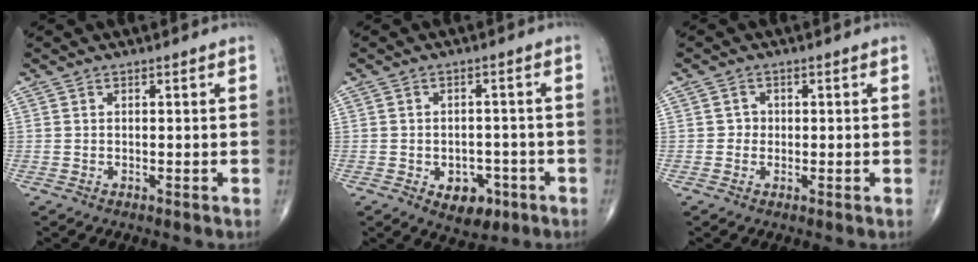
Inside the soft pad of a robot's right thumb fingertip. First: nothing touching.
{"total": 6.5, "force": [-2.7, 4.4, 3.8], "torque": [-0.023, 0.018, -0.030]}
{"total": 1.7, "force": [-0.1, 1.6, 0.4], "torque": [0.005, 0.006, -0.006]}